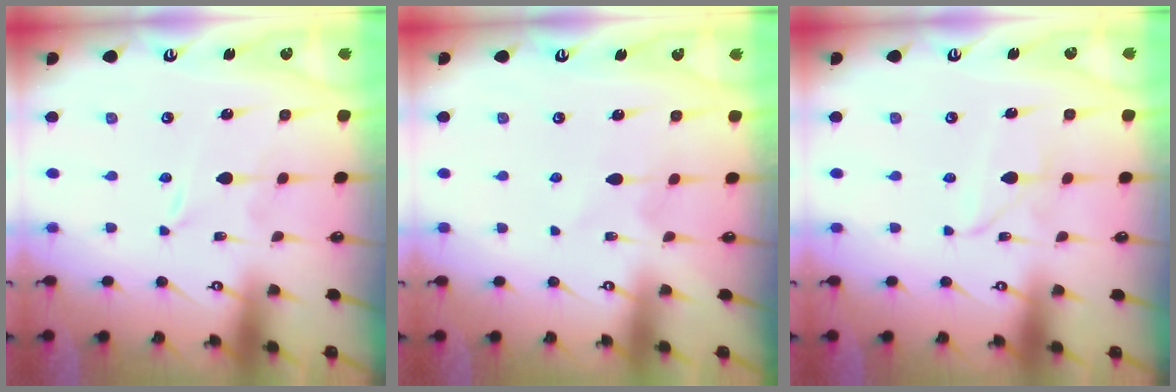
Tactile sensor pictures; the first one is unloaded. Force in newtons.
{"total": 5.0, "press": 4.9, "slide": 0.5}
{"total": 2.6, "press": 2.6, "slide": 0.1}